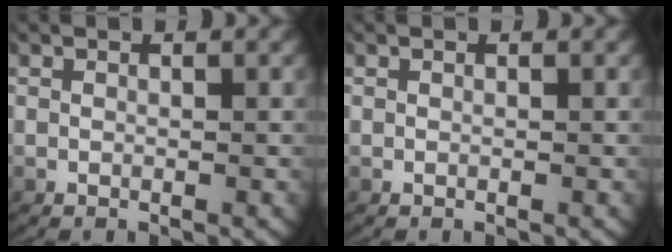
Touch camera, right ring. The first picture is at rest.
{"total": 0.0}